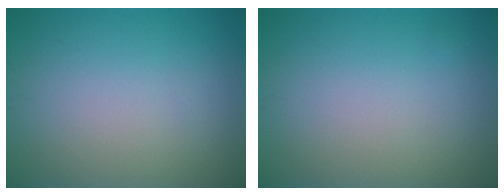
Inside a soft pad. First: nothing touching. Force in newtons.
{"total": 0.0}